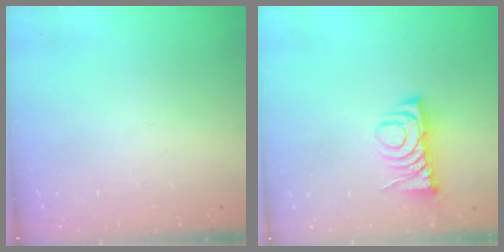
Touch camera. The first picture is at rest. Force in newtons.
{"total": 7.4, "press": 7.4, "slide": 0.7}